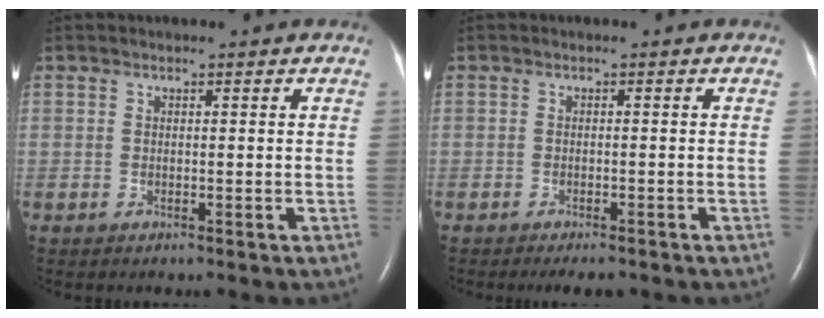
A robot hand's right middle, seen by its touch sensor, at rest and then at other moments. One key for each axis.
{"total": 3.2, "fx": -2.7, "fy": 0.9, "fz": 1.6, "tx": -0.019, "ty": -0.006, "tz": -0.033}